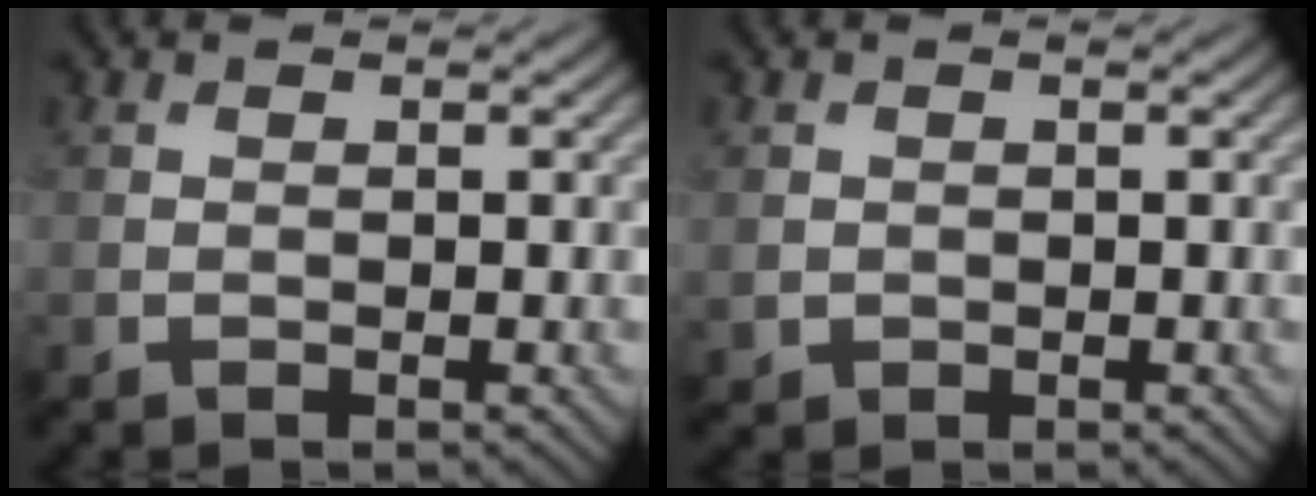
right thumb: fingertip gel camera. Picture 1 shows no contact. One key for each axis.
{"total": 1.4, "fx": 0.0, "fy": 1.3, "fz": 0.3, "tx": -0.009, "ty": -0.008, "tz": 0.001}